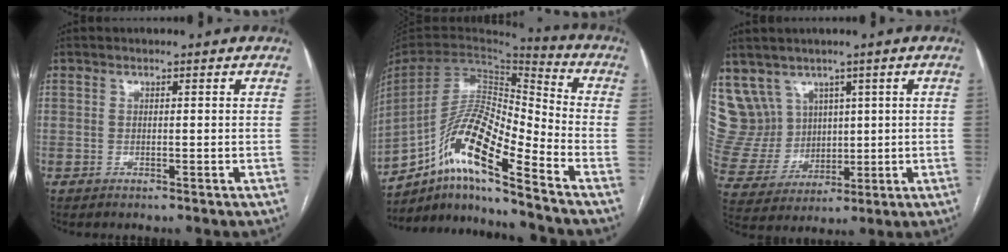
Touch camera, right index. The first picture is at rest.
{"total": 16.6, "force": [-10.4, 1.6, 12.8], "torque": [-0.250, 0.008, -0.187]}
{"total": 9.5, "force": [5.4, 7.8, 0.7], "torque": [-0.035, 0.047, 0.130]}